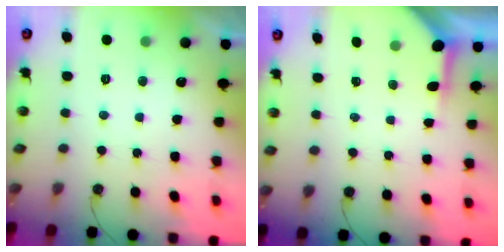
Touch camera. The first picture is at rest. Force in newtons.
{"total": 3.9, "press": 3.9, "slide": 0.4}